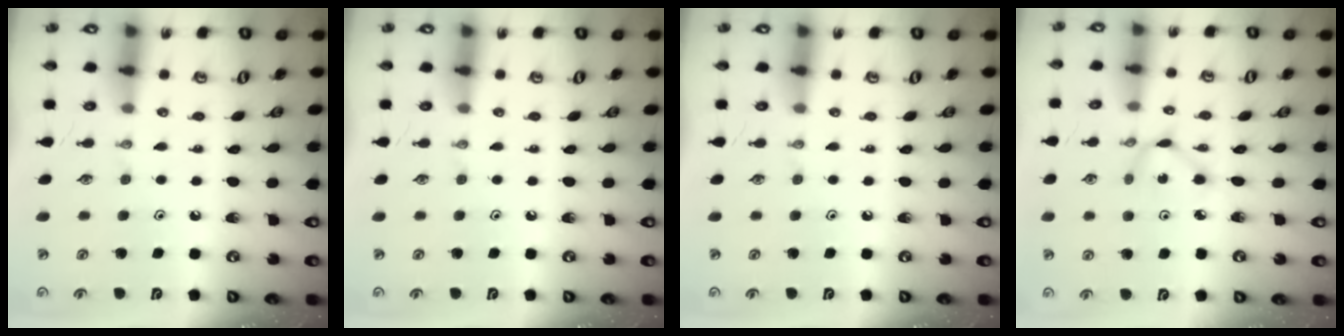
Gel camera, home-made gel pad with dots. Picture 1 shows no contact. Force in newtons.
{"total": 0.0}
{"total": 0.0}
{"total": 2.8, "press": 2.8, "slide": 0.1}